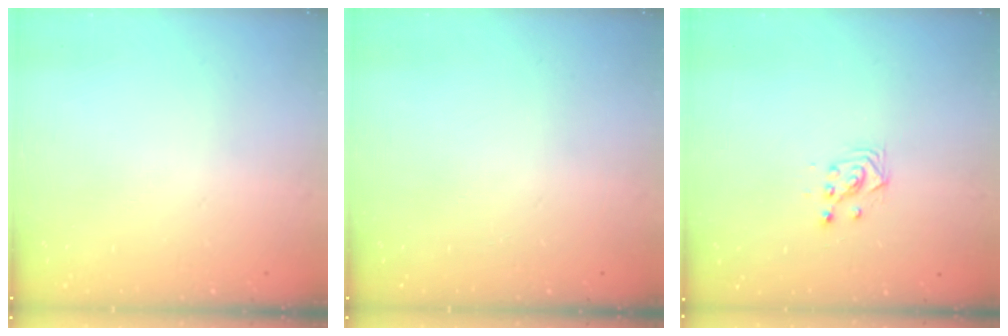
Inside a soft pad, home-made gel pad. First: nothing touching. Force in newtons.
{"total": 0.0}
{"total": 2.9, "press": 2.9, "slide": 0.2}